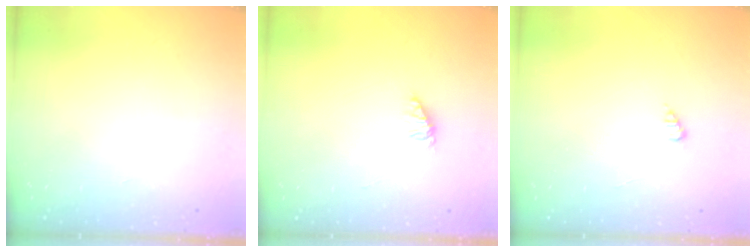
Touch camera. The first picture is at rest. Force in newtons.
{"total": 1.4, "press": 1.4, "slide": 0.2}
{"total": 1.6, "press": 1.6, "slide": 0.2}